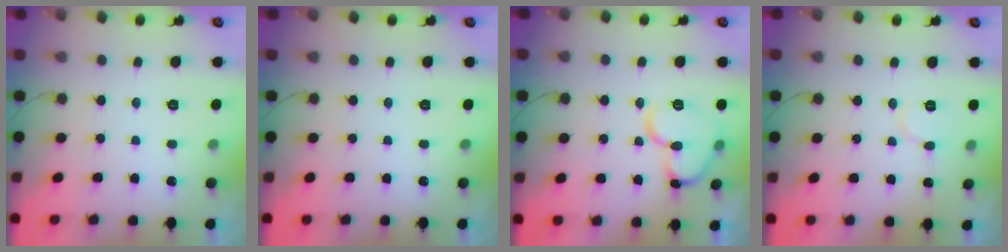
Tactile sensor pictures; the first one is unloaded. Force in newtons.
{"total": 0.0}
{"total": 13.2, "press": 13.1, "slide": 1.7}
{"total": 6.1, "press": 6.1, "slide": 0.5}